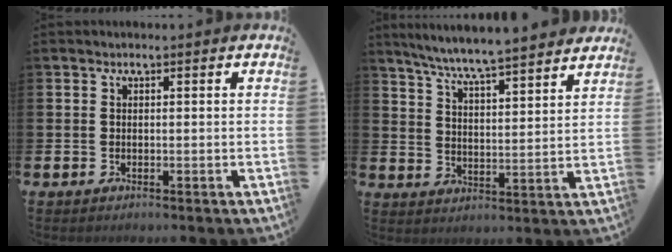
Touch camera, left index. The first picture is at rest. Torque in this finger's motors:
{"motor_torque": [0.36, -0.55, 0.95, 0.21]}